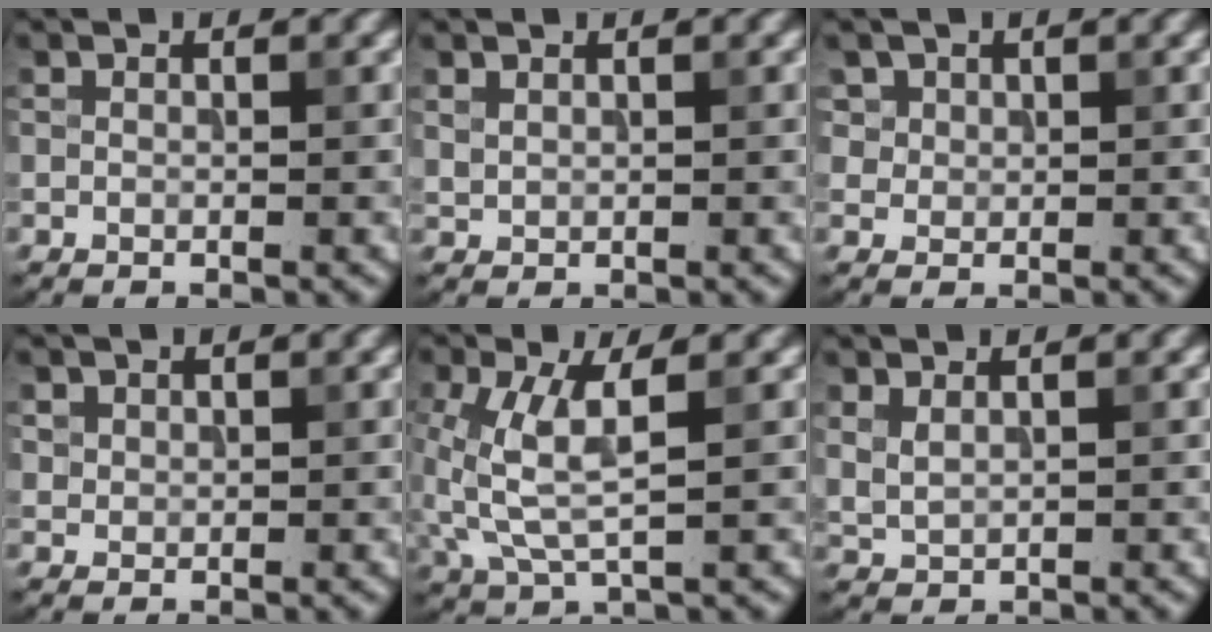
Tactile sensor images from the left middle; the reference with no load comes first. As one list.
[{"total": 0.6, "force": [0.5, 0.4, 0.3], "torque": [-0.012, 0.000, 0.015]}, {"total": 3.8, "force": [2.0, 2.8, 1.5], "torque": [-0.046, 0.004, 0.040]}, {"total": 1.1, "force": [0.5, 0.9, 0.2], "torque": [-0.007, -0.008, 0.027]}, {"total": 5.0, "force": [0.4, 1.9, 4.6], "torque": [-0.129, 0.001, 0.012]}, {"total": 1.2, "force": [0.8, 0.4, 0.8], "torque": [-0.027, 0.000, 0.022]}]